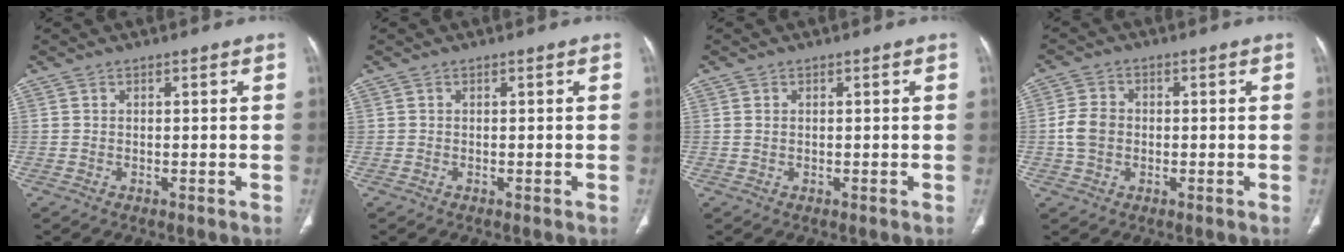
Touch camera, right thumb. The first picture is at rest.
{"total": 0.0}
{"total": 0.7, "force": [0.2, 0.5, 0.5], "torque": [-0.011, 0.002, 0.005]}
{"total": 5.1, "force": [-0.5, 4.1, 3.0], "torque": [-0.055, 0.010, -0.013]}